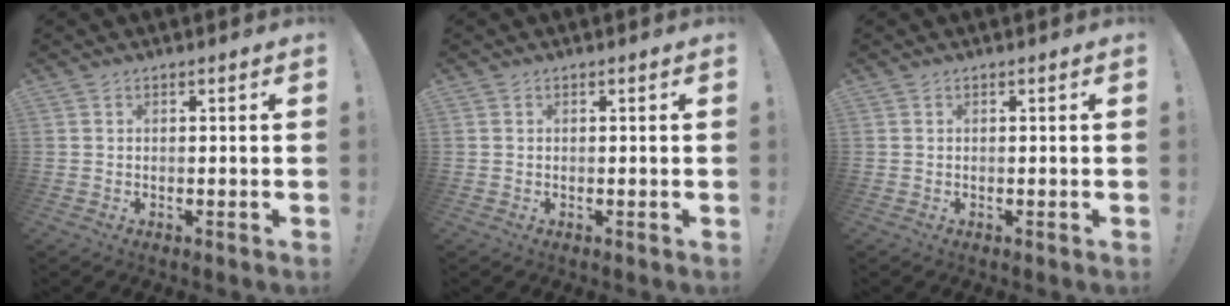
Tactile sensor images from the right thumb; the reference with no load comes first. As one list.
[{"total": 0.0}, {"total": 0.0}]